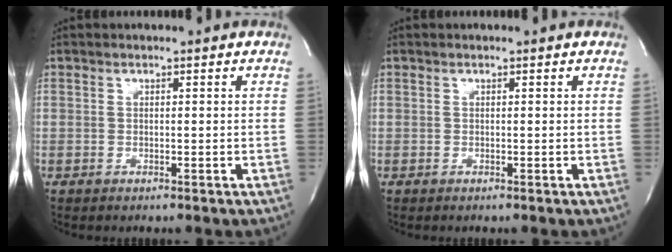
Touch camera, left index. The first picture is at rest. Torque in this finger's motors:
{"motor_torque": [0.00, 0.00, 0.00, 0.00]}